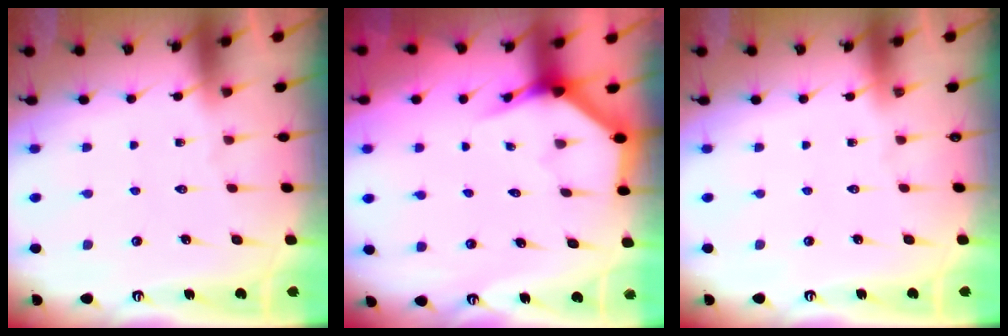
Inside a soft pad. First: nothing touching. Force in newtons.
{"total": 3.8, "press": 3.8, "slide": 0.2}
{"total": 0.0}